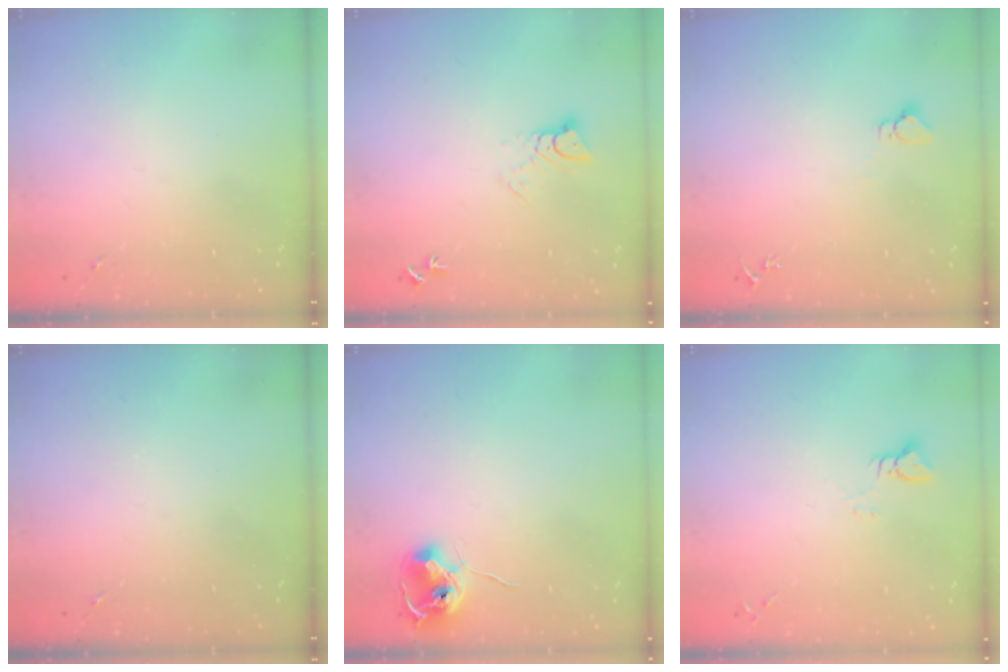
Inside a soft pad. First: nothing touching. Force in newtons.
{"total": 4.7, "press": 4.7, "slide": 0.2}
{"total": 2.9, "press": 2.9, "slide": 0.1}
{"total": 0.0}
{"total": 9.1, "press": 9.1, "slide": 0.6}
{"total": 2.9, "press": 2.9, "slide": 0.2}